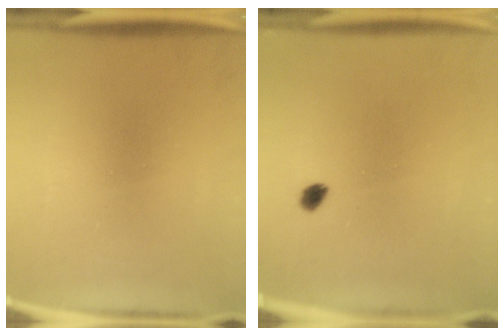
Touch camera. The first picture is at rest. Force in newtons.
{"total": 1.7}